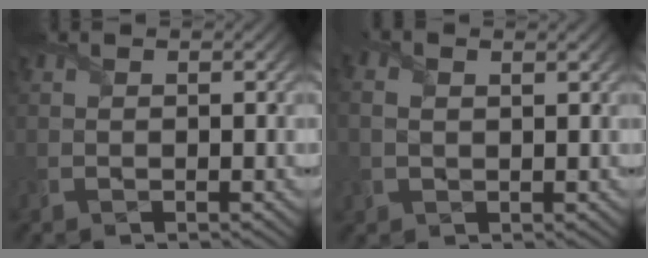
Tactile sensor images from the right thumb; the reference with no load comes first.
{"total": 2.0, "force": [0.5, 1.1, 1.6], "torque": [-0.040, 0.001, 0.014]}